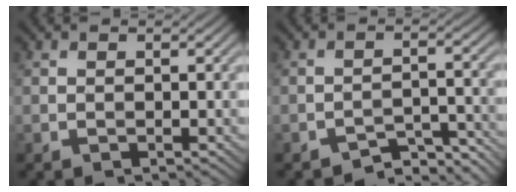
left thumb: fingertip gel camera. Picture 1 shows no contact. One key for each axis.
{"total": 4.9, "fx": -4.4, "fy": 1.1, "fz": 1.7, "tx": -0.025, "ty": 0.004, "tz": -0.066}